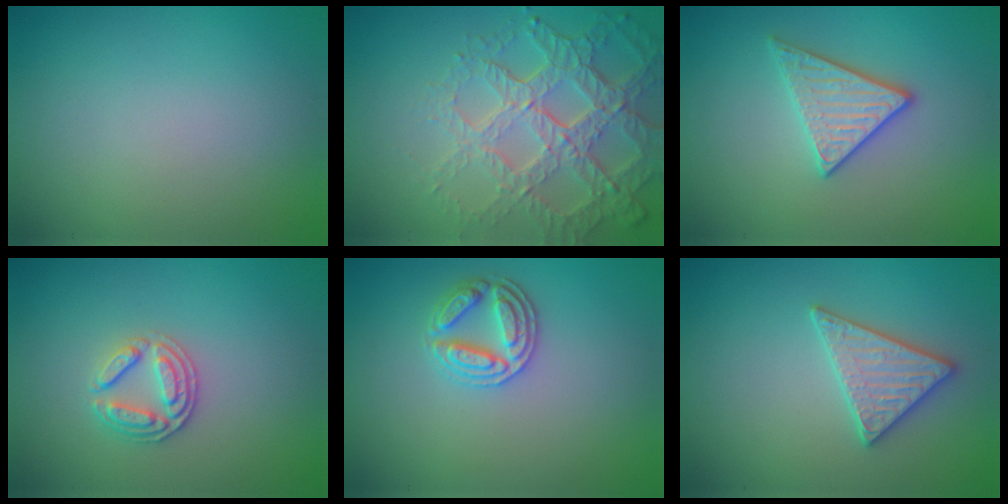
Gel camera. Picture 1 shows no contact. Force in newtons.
{"total": 7.4, "press": 5.2, "slide": 5.2}
{"total": 3.0, "press": 2.9, "slide": 0.6}
{"total": 2.6, "press": 2.5, "slide": 0.7}
{"total": 2.9, "press": 2.9, "slide": 0.5}
{"total": 3.1, "press": 3.0, "slide": 0.4}